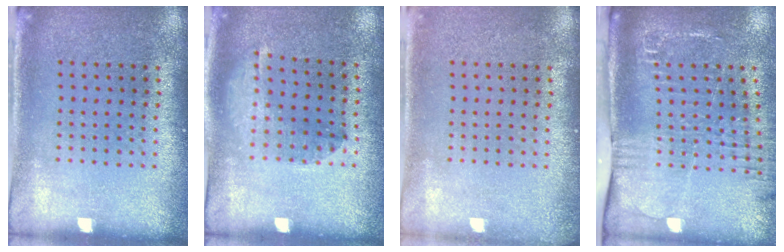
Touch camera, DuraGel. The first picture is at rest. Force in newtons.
{"total": 1.0, "press": 1.0, "slide": 0.3}
{"total": 0.9, "press": 0.8, "slide": 0.2}
{"total": 2.6, "press": 2.0, "slide": 1.6}